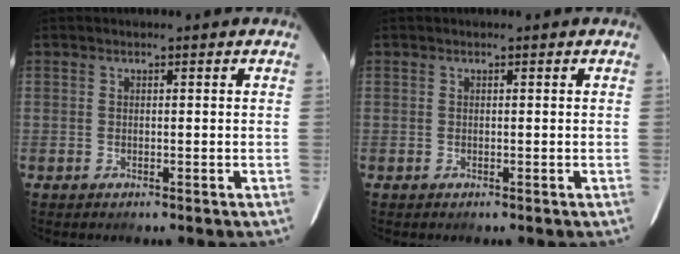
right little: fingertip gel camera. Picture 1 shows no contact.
{"total": 0.0}